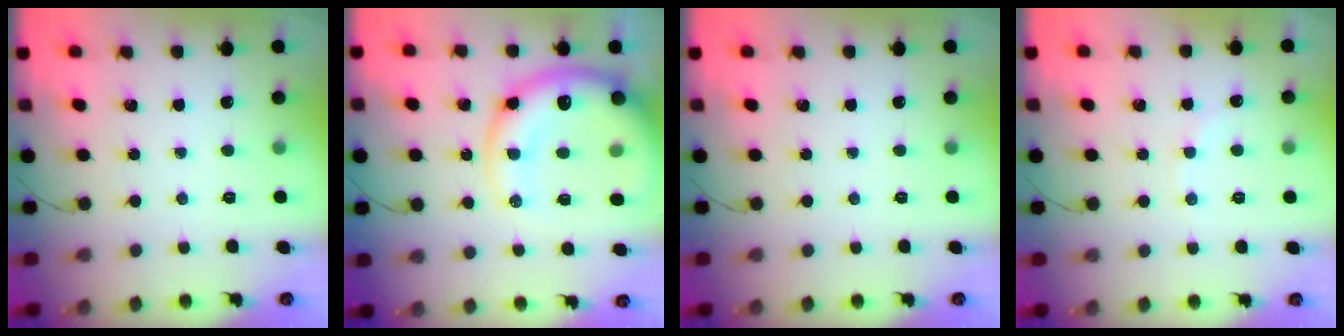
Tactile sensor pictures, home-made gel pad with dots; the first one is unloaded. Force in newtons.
{"total": 20.5, "press": 20.0, "slide": 4.4}
{"total": 0.0}
{"total": 4.1, "press": 4.0, "slide": 0.6}